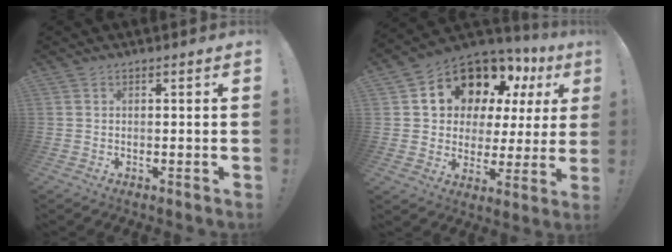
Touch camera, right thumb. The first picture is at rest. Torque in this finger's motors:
{"motor_torque": [1.36, 3.35, 0.85, -0.29, 0.06]}